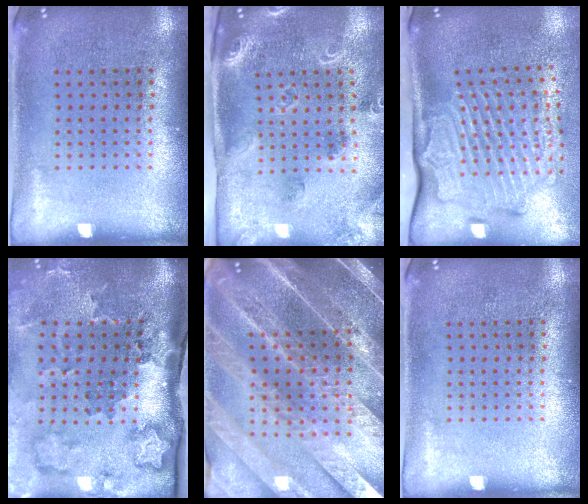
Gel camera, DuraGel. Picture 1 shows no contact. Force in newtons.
{"total": 1.7, "press": 1.7, "slide": 0.3}
{"total": 3.1, "press": 2.2, "slide": 2.1}
{"total": 3.8, "press": 2.4, "slide": 2.9}
{"total": 5.2, "press": 4.5, "slide": 2.7}
{"total": 0.0}